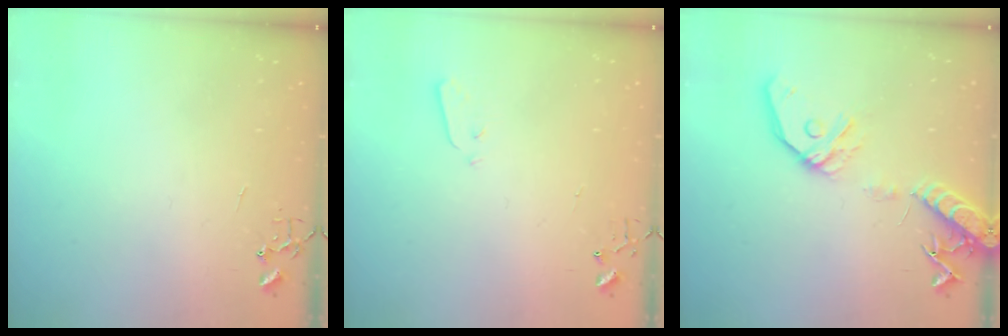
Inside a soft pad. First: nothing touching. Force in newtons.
{"total": 2.9, "press": 2.9, "slide": 0.4}
{"total": 15.4, "press": 15.2, "slide": 2.8}